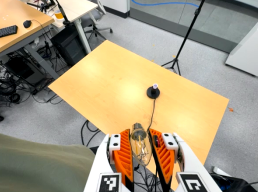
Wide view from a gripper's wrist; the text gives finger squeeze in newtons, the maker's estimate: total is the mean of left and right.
{"total": 15.3, "left": 15.3, "right": 15.4}